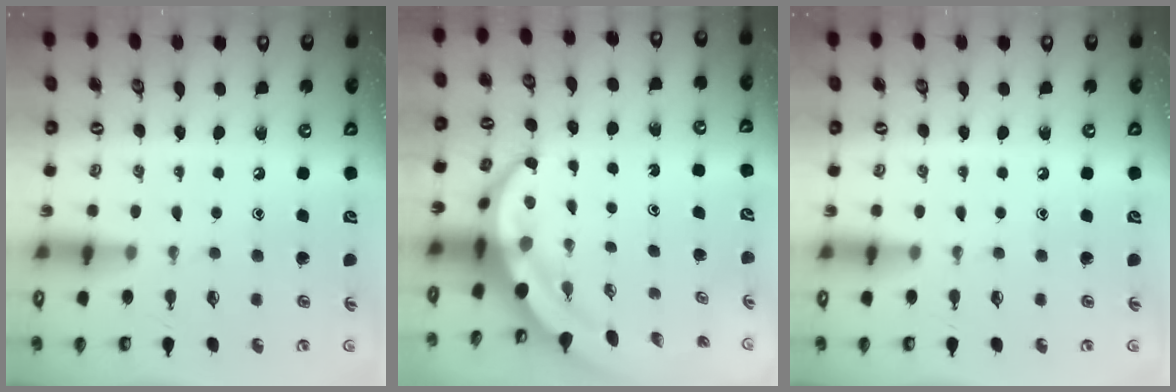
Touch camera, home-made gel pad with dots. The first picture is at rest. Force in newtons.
{"total": 6.2, "press": 6.0, "slide": 1.5}
{"total": 0.0}